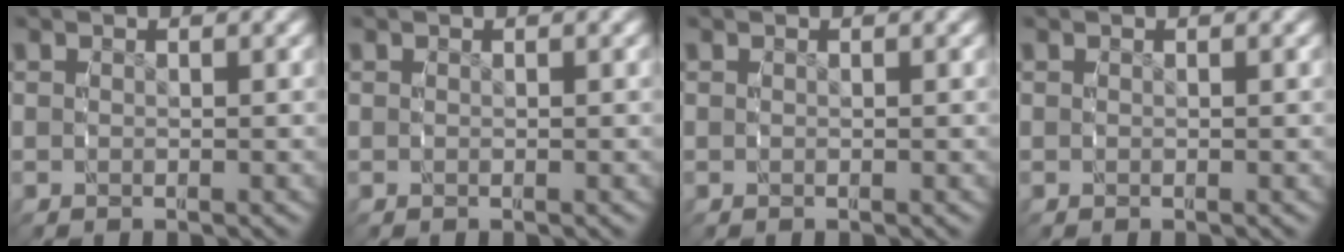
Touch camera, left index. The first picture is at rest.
{"total": 0.0}
{"total": 0.0}
{"total": 0.0}